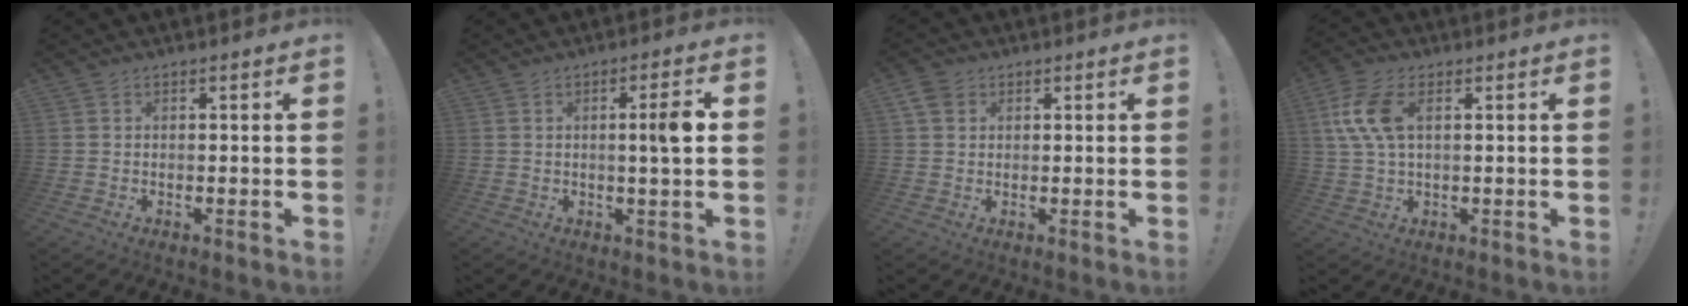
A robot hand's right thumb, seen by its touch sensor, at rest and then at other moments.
{"total": 6.2, "force": [0.6, -0.3, 6.2], "torque": [-0.098, -0.003, 0.000]}
{"total": 4.4, "force": [2.1, 3.4, 1.8], "torque": [-0.025, -0.002, 0.040]}
{"total": 10.1, "force": [2.6, 5.0, 8.4], "torque": [-0.182, 0.001, 0.049]}